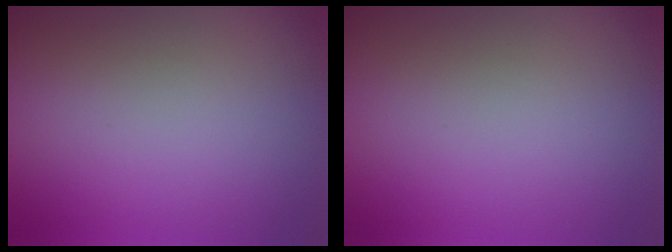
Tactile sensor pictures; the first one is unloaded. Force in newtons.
{"total": 0.0}